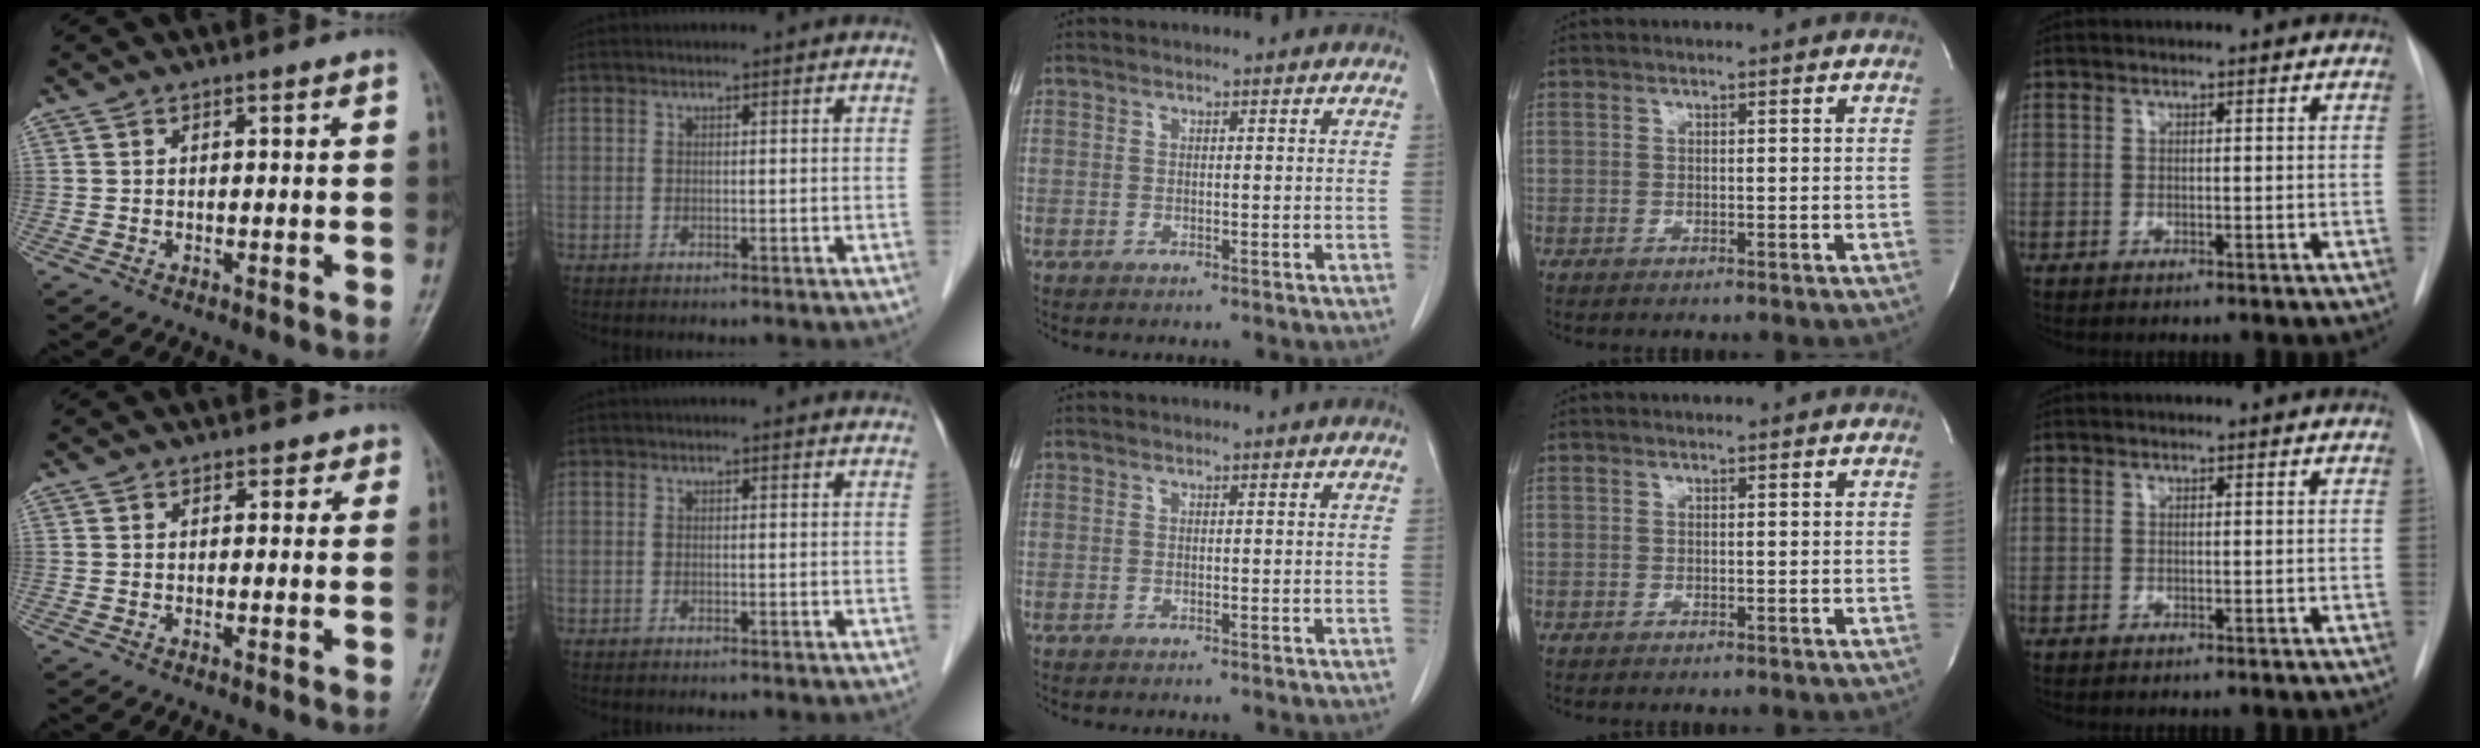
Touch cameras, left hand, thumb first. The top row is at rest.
{"thumb": {"total": 1.5, "force": [0.8, 1.2, 0.4], "torque": [0.015, -0.002, 0.002]}, "index": {"total": 3.1, "force": [2.9, 0.4, 1.0], "torque": [-0.013, 0.013, 0.022]}}